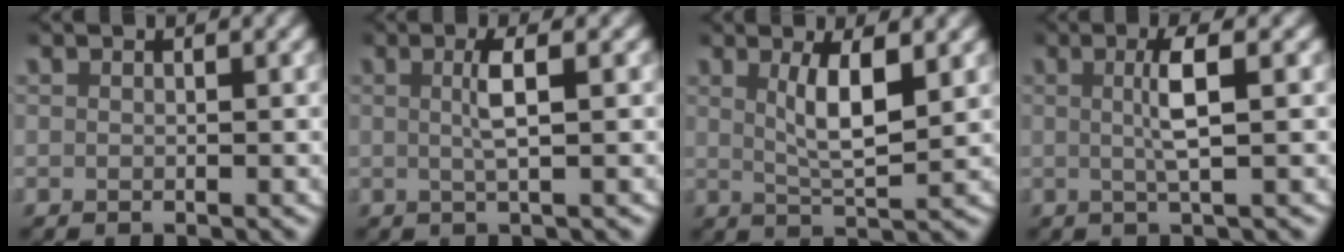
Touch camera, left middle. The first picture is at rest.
{"total": 2.3, "force": [0.4, -0.1, 2.3], "torque": [-0.045, 0.003, 0.006]}
{"total": 4.1, "force": [1.1, 1.0, 3.9], "torque": [-0.067, -0.008, 0.025]}
{"total": 2.9, "force": [0.5, -0.1, 2.9], "torque": [-0.055, 0.005, 0.007]}